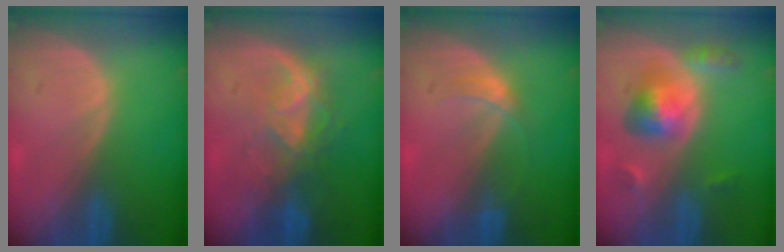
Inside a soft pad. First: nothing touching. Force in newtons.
{"total": 6.4, "press": 5.9, "slide": 2.6}
{"total": 2.1, "press": 2.1, "slide": 0.2}
{"total": 5.9, "press": 5.6, "slide": 1.8}